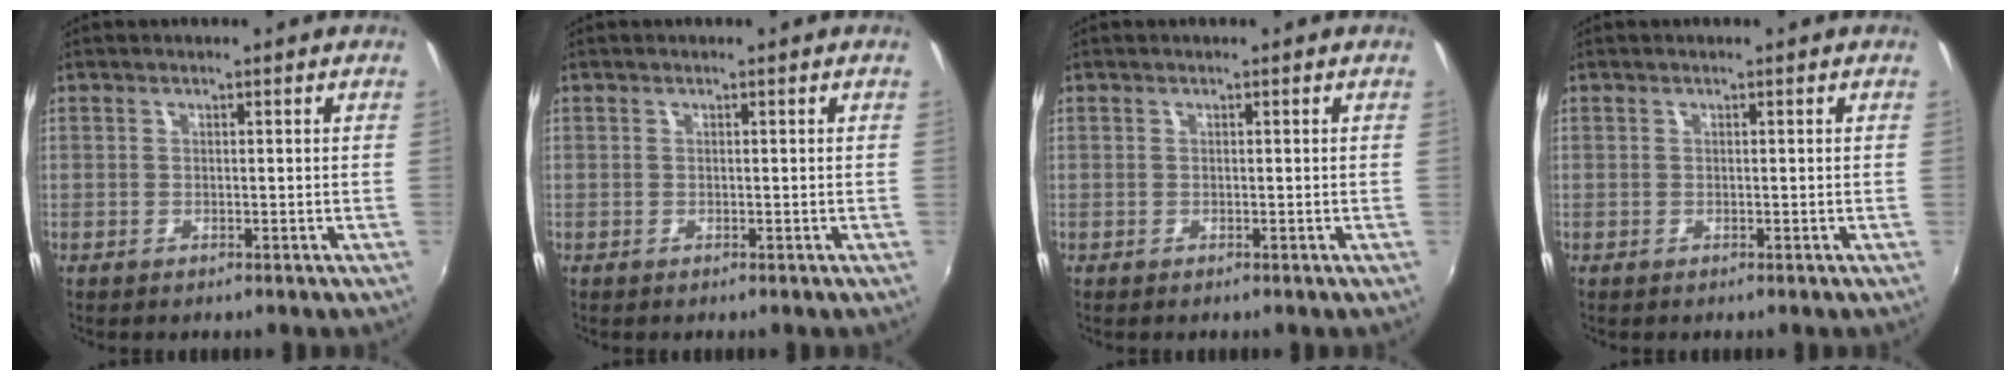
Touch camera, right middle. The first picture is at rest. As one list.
[{"total": 0.0}, {"total": 0.0}, {"total": 0.0}]